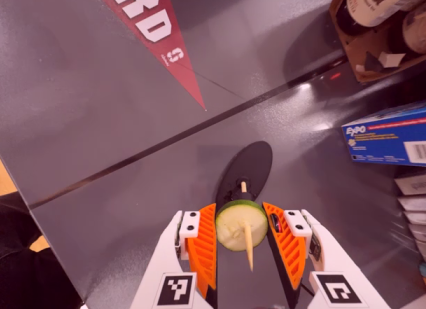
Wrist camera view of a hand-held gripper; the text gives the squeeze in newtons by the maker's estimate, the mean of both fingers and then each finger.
{"total": 10.4, "left": 10.6, "right": 10.2}